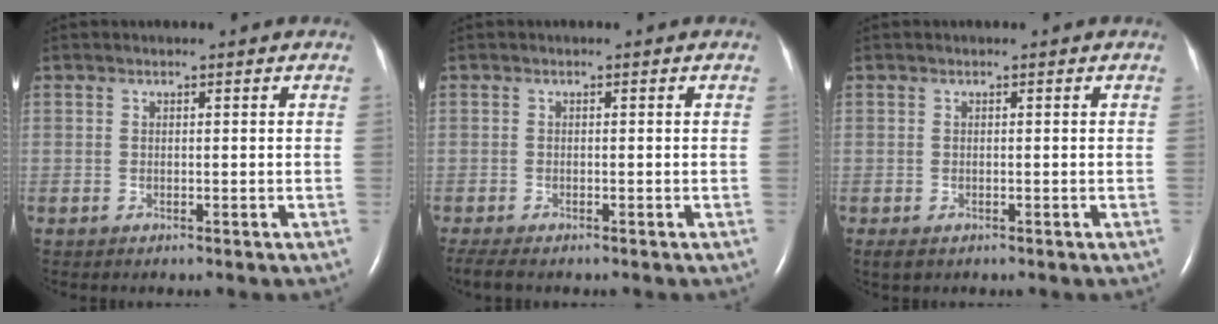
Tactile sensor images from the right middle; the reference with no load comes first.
{"total": 3.3, "force": [-2.7, 0.7, 1.8], "torque": [-0.041, -0.013, -0.044]}
{"total": 1.6, "force": [-0.9, 0.9, 1.0], "torque": [-0.019, -0.003, -0.009]}